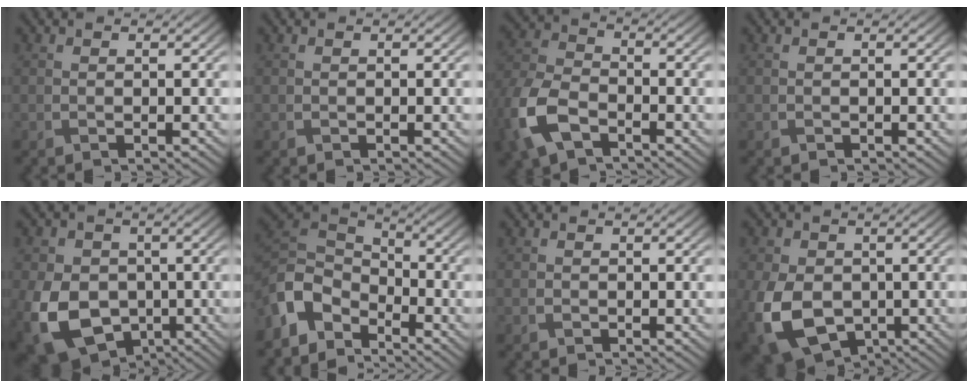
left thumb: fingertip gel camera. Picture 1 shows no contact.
{"total": 0.0}
{"total": 10.3, "force": [-5.1, 5.9, 6.8], "torque": [-0.186, -0.020, -0.111]}
{"total": 0.0}
{"total": 13.5, "force": [-4.0, 10.0, 8.1], "torque": [-0.197, -0.044, -0.070]}
{"total": 7.8, "force": [-4.9, 5.0, 3.5], "torque": [-0.088, -0.001, -0.117]}
{"total": 0.6, "force": [-0.4, 0.4, 0.2], "torque": [-0.007, -0.004, -0.005]}
{"total": 12.3, "force": [-3.4, 8.7, 8.0], "torque": [-0.207, -0.040, -0.058]}